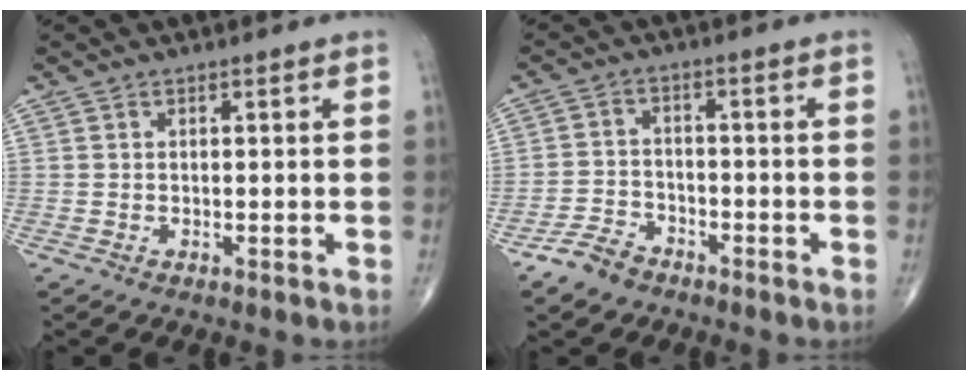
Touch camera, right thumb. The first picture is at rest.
{"total": 5.3, "force": [-3.9, 3.0, 1.7], "torque": [-0.031, 0.018, -0.077]}